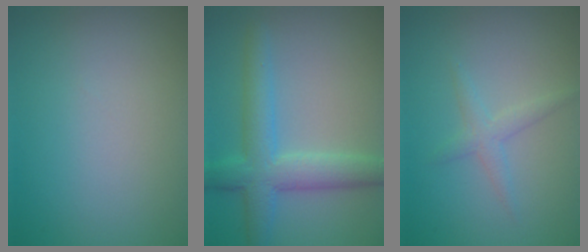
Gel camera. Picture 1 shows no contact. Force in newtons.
{"total": 5.3, "press": 5.3, "slide": 0.1}
{"total": 1.6, "press": 1.6, "slide": 0.1}